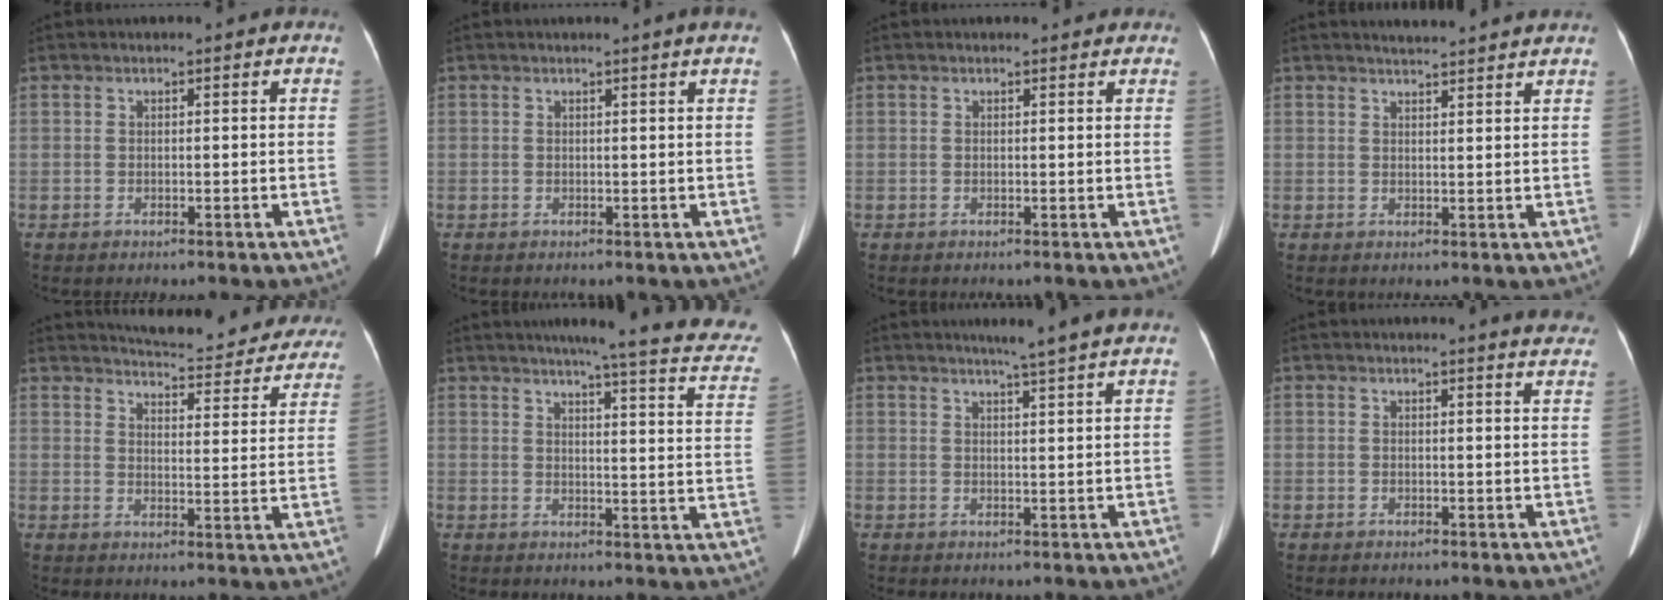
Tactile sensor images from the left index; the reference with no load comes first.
{"total": 1.3, "force": [0.9, -0.5, 0.7], "torque": [-0.018, -0.004, 0.018]}
{"total": 2.6, "force": [2.4, 0.8, 0.6], "torque": [-0.006, 0.009, 0.019]}
{"total": 6.9, "force": [6.6, -0.1, 2.0], "torque": [-0.033, 0.018, 0.076]}
{"total": 20.0, "force": [18.7, 4.0, 5.9], "torque": [-0.063, -0.046, 0.213]}
{"total": 19.4, "force": [16.6, 1.4, 10.0], "torque": [-0.121, -0.038, 0.176]}
{"total": 5.1, "force": [4.3, -1.1, 2.6], "torque": [-0.038, 0.000, 0.055]}
{"total": 6.0, "force": [5.8, 0.1, 1.8], "torque": [-0.015, -0.016, 0.038]}